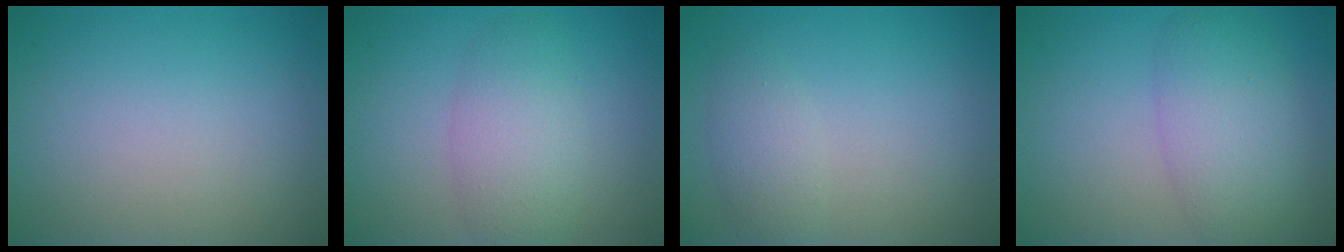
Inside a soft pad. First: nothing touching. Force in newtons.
{"total": 4.2, "press": 4.2, "slide": 0.2}
{"total": 2.1, "press": 2.1, "slide": 0.2}
{"total": 5.6, "press": 5.6, "slide": 0.1}